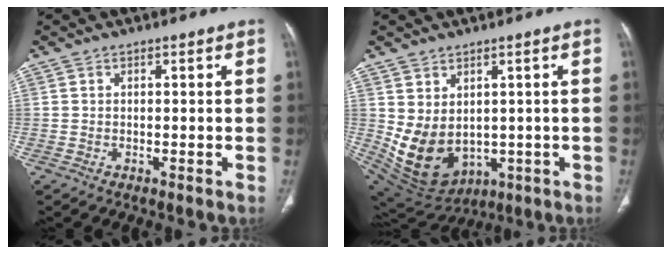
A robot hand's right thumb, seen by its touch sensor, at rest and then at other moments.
{"total": 11.9, "force": [-0.1, 8.7, 8.0], "torque": [-0.130, -0.012, 0.040]}